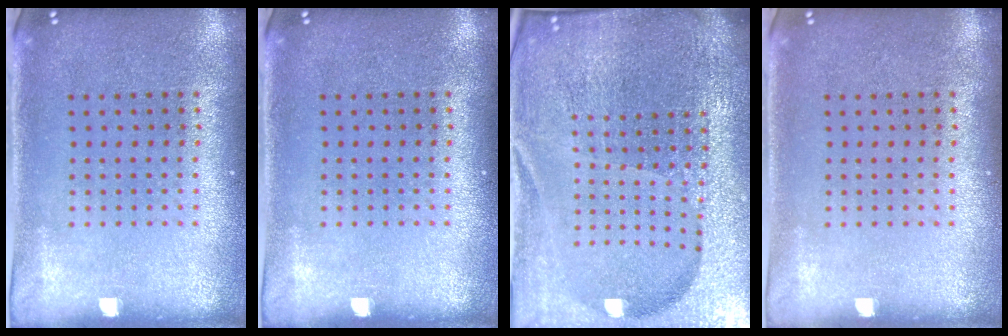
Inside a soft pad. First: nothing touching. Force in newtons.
{"total": 0.0}
{"total": 6.4, "press": 5.6, "slide": 3.1}
{"total": 0.0}